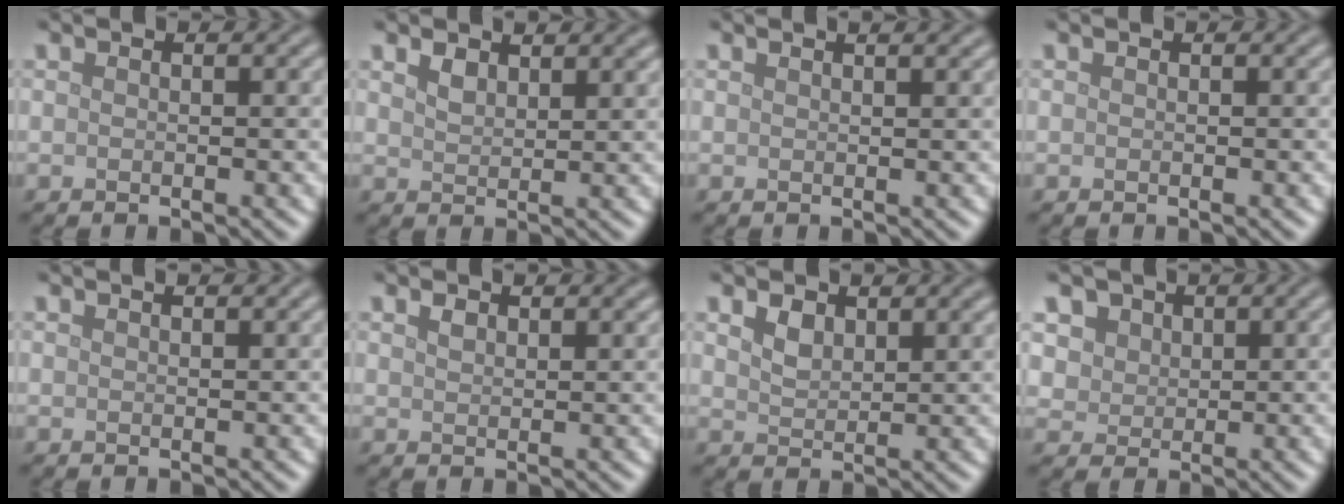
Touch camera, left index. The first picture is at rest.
{"total": 2.1, "force": [1.6, 1.0, 0.9], "torque": [-0.022, 0.002, 0.033]}
{"total": 1.9, "force": [1.4, 0.7, 1.1], "torque": [-0.008, 0.007, 0.006]}
{"total": 0.0}
{"total": 0.8, "force": [0.7, 0.2, 0.4], "torque": [-0.006, 0.000, 0.012]}
{"total": 1.4, "force": [1.1, 0.6, 0.6], "torque": [-0.014, 0.004, 0.021]}
{"total": 2.3, "force": [1.5, 1.3, 1.2], "torque": [-0.028, 0.001, 0.032]}
{"total": 4.5, "force": [2.5, 3.4, 1.7], "torque": [-0.049, -0.003, 0.043]}